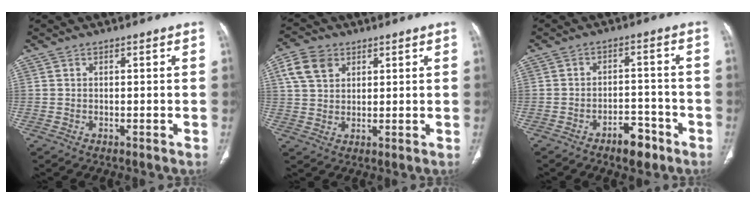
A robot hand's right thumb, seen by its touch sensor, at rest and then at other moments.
{"total": 7.0, "force": [3.1, 5.1, 3.7], "torque": [-0.058, -0.001, 0.061]}
{"total": 6.2, "force": [-4.0, 3.0, 3.5], "torque": [-0.038, 0.030, -0.057]}